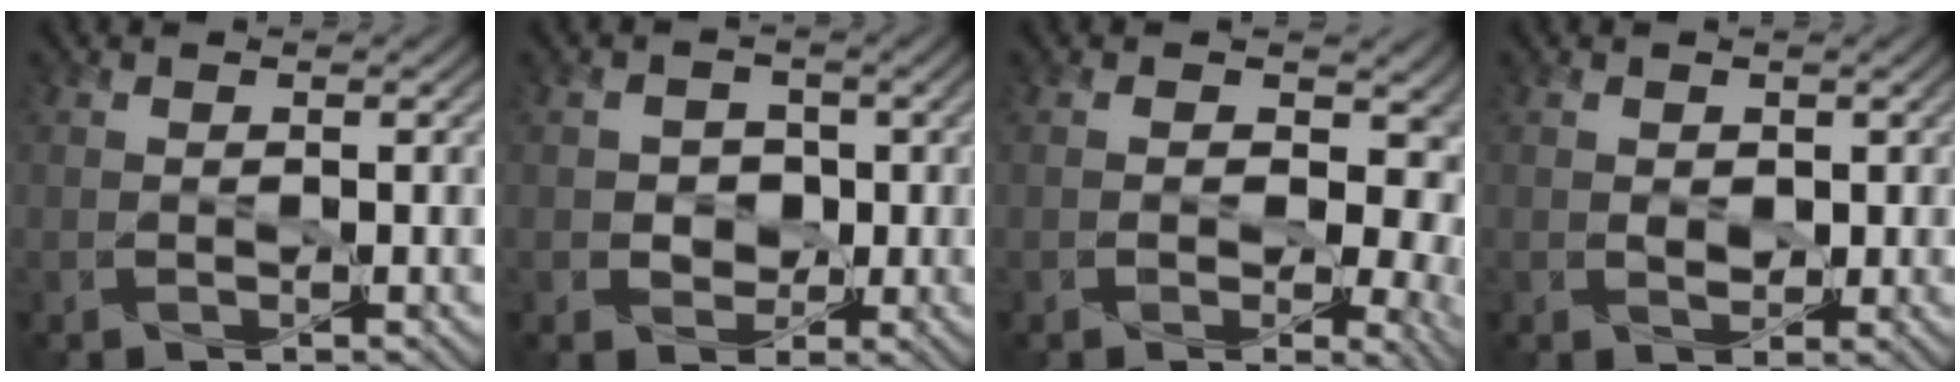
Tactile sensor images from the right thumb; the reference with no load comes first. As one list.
[{"total": 4.0, "force": [-0.1, 3.7, 1.7], "torque": [-0.031, 0.007, -0.010]}, {"total": 8.8, "force": [-0.6, 6.2, 6.2], "torque": [-0.085, -0.009, 0.003]}, {"total": 2.1, "force": [0.2, 1.6, 1.3], "torque": [-0.037, -0.003, -0.002]}]